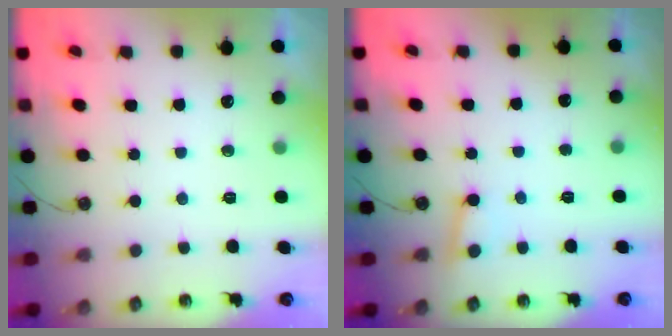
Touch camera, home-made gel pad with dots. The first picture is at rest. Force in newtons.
{"total": 3.2, "press": 3.1, "slide": 0.8}